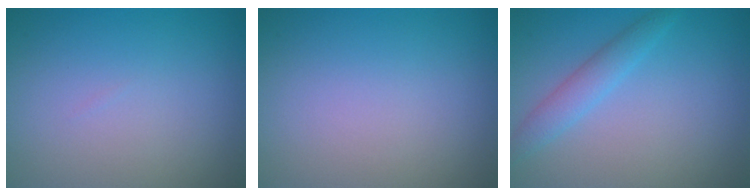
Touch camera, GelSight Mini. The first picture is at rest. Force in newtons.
{"total": 0.0}
{"total": 2.2, "press": 2.2, "slide": 0.1}